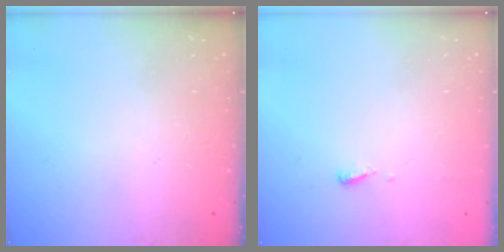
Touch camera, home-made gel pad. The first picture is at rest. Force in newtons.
{"total": 3.7, "press": 3.7, "slide": 0.4}